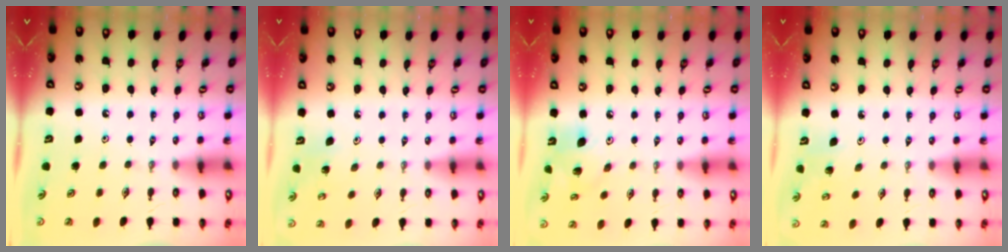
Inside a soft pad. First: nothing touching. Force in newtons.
{"total": 3.5, "press": 3.2, "slide": 1.3}
{"total": 9.8, "press": 9.6, "slide": 1.8}
{"total": 3.4, "press": 3.4, "slide": 0.3}